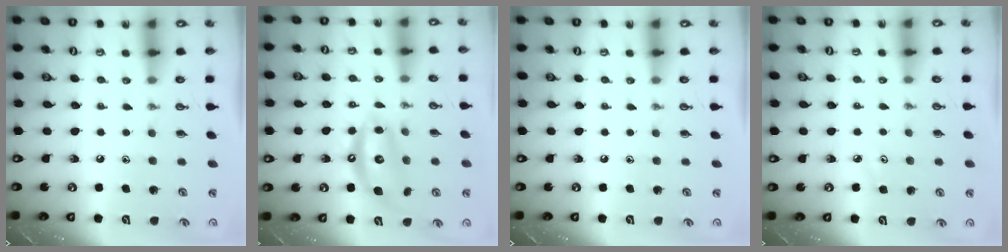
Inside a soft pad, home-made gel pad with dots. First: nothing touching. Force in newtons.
{"total": 10.7, "press": 10.7, "slide": 0.9}
{"total": 0.0}
{"total": 2.9, "press": 2.9, "slide": 0.3}